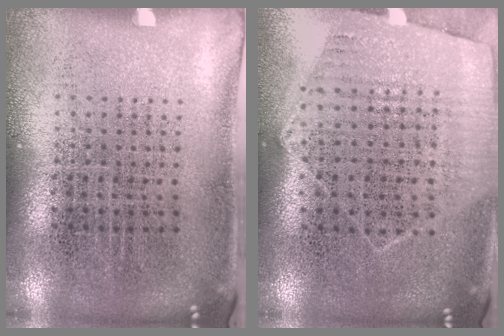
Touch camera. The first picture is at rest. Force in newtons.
{"total": 1.2, "press": 1.1, "slide": 0.4}